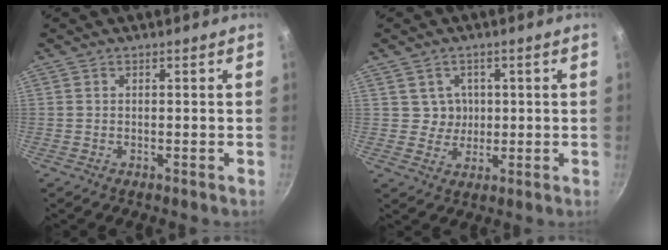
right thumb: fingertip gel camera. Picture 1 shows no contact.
{"total": 4.1, "force": [0.8, 3.9, 0.9], "torque": [0.009, 0.000, 0.014]}